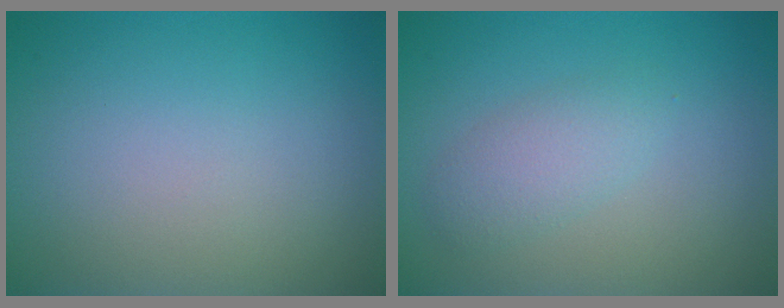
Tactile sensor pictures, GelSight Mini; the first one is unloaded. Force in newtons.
{"total": 2.4, "press": 2.4, "slide": 0.2}